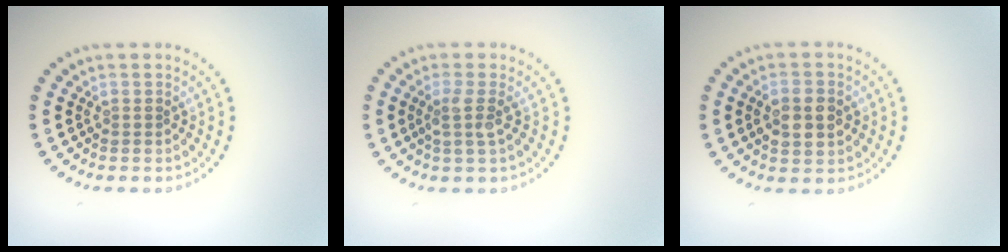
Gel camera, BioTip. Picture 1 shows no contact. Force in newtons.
{"total": 1.8, "press": 1.3, "slide": 1.2}
{"total": 3.8, "press": 3.8, "slide": 0.2}